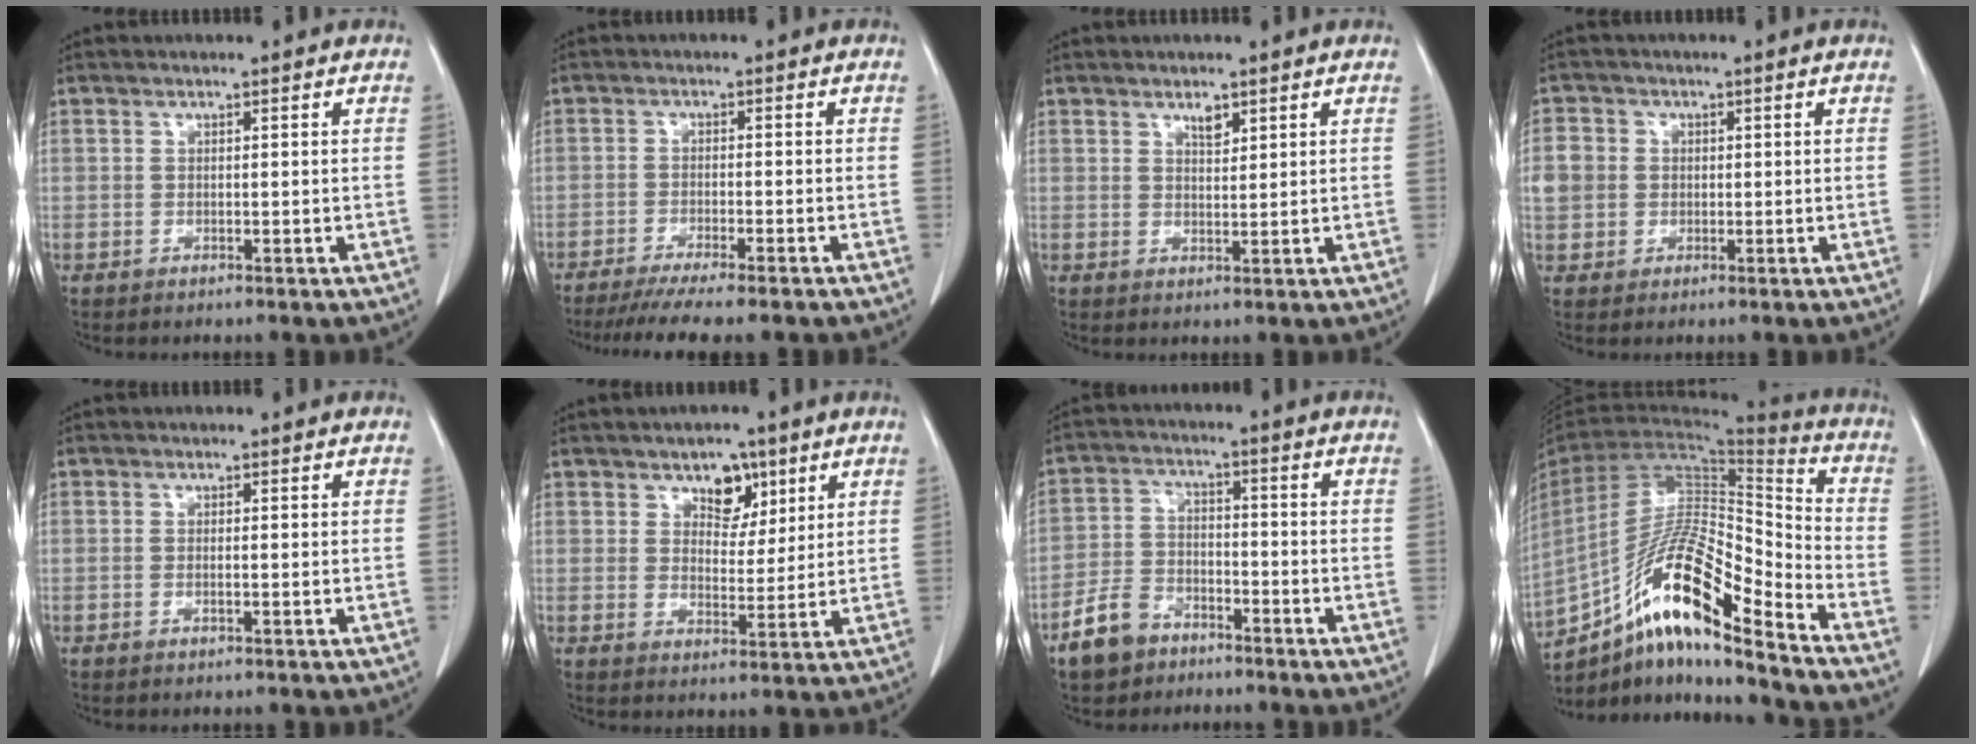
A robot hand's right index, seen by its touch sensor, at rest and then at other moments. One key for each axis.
{"total": 11.4, "fx": -9.8, "fy": 0.8, "fz": 5.8, "tx": -0.070, "ty": -0.019, "tz": -0.140}
{"total": 2.1, "fx": 1.6, "fy": 0.8, "fz": 1.2, "tx": -0.021, "ty": -0.003, "tz": 0.030}
{"total": 5.8, "fx": 0.6, "fy": 5.5, "fz": 1.7, "tx": -0.041, "ty": 0.016, "tz": 0.014}
{"total": 0.8, "fx": -0.2, "fy": 0.2, "fz": 0.7, "tx": -0.014, "ty": -0.001, "tz": -0.002}
{"total": 5.6, "fx": 3.3, "fy": 3.4, "fz": 3.0, "tx": -0.036, "ty": 0.005, "tz": 0.053}
{"total": 7.4, "fx": -5.1, "fy": 4.7, "fz": 2.7, "tx": -0.065, "ty": 0.008, "tz": -0.094}
{"total": 18.7, "fx": -12.1, "fy": 2.6, "fz": 14.0, "tx": -0.277, "ty": 0.005, "tz": -0.216}